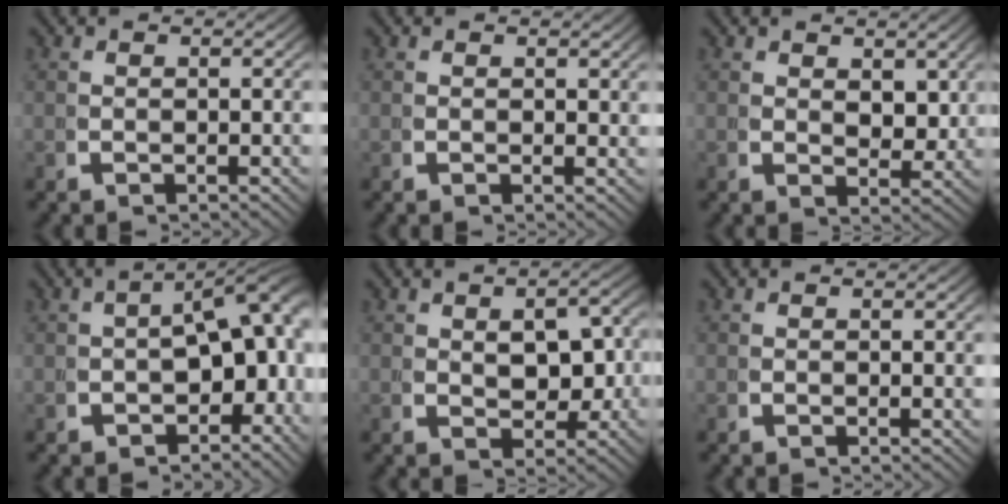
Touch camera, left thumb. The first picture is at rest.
{"total": 0.6, "force": [0.5, 0.3, 0.2], "torque": [-0.005, -0.007, 0.009]}
{"total": 2.2, "force": [1.7, 1.1, 1.0], "torque": [-0.012, -0.016, 0.035]}
{"total": 7.1, "force": [-1.0, 4.1, 5.8], "torque": [-0.072, -0.015, -0.005]}
{"total": 3.4, "force": [0.5, 2.3, 2.5], "torque": [-0.038, -0.018, 0.025]}
{"total": 0.0}